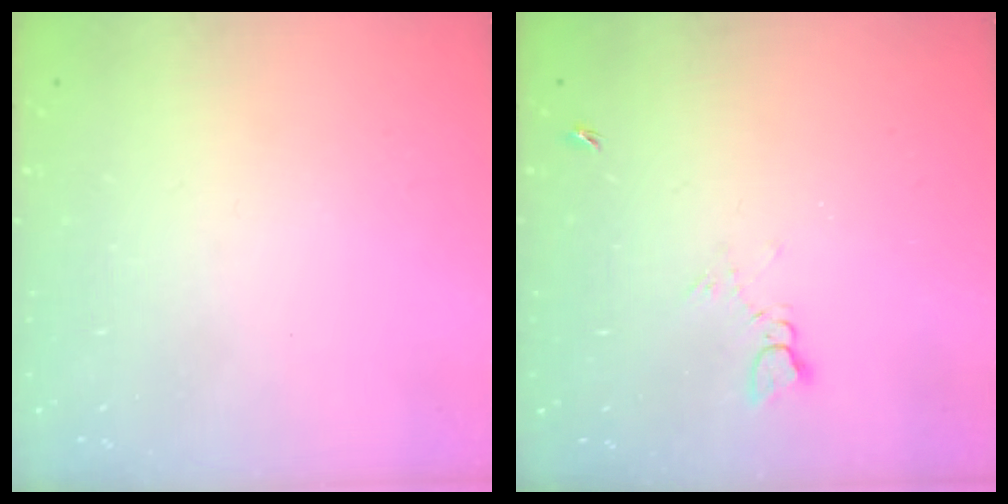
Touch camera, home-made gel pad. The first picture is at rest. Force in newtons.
{"total": 3.0, "press": 2.9, "slide": 0.4}